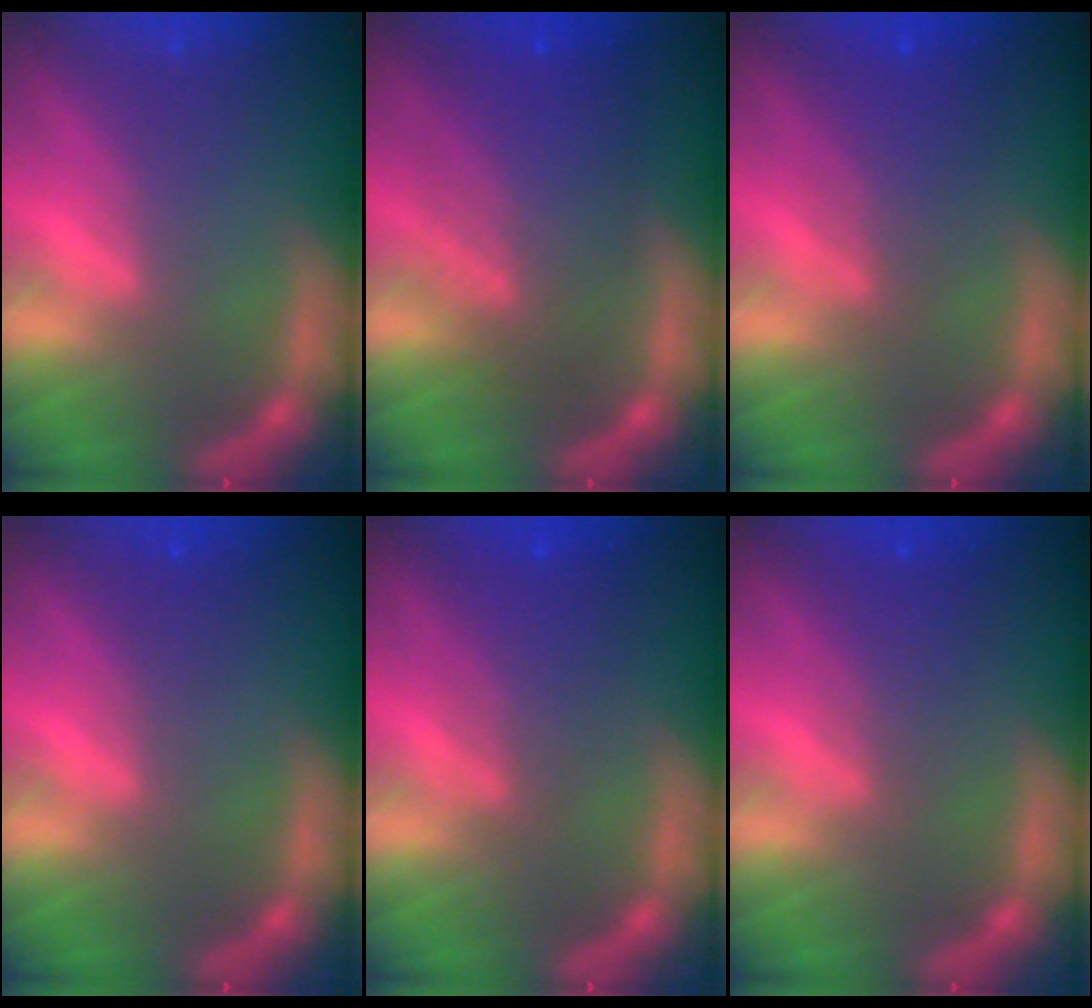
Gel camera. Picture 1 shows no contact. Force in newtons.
{"total": 7.5}
{"total": 3.6}
{"total": 1.0}
{"total": 3.6}
{"total": 2.5}